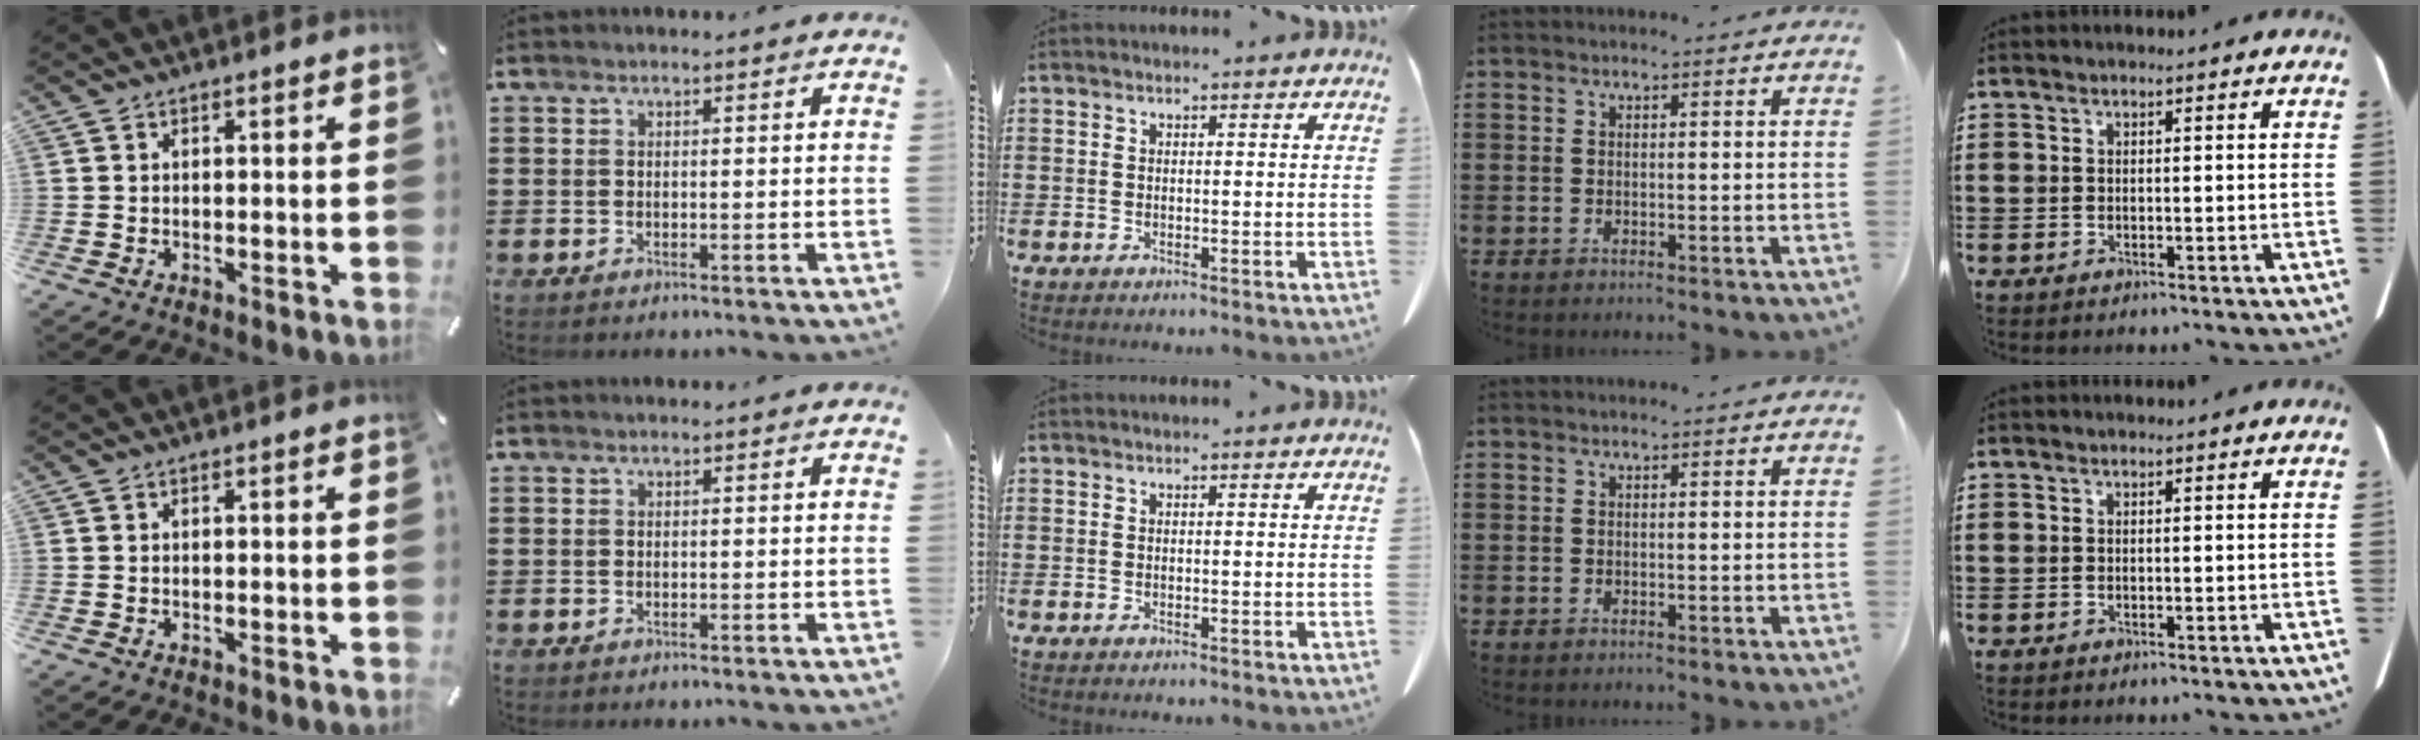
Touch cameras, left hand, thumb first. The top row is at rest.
{}